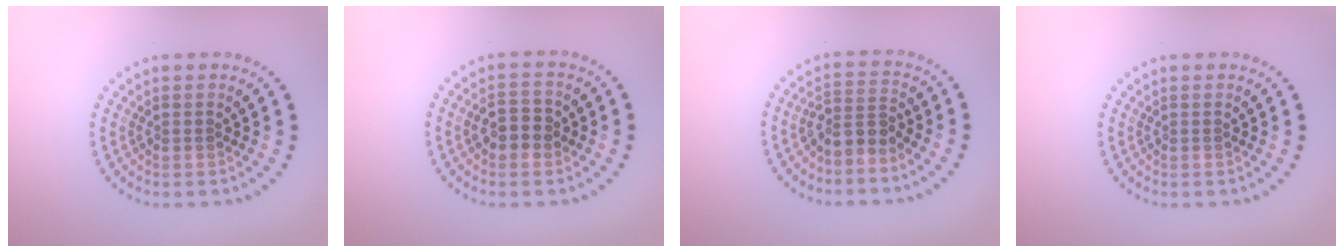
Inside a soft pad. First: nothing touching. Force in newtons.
{"total": 2.4, "press": 2.4, "slide": 0.2}
{"total": 2.5, "press": 1.8, "slide": 1.7}
{"total": 0.0}